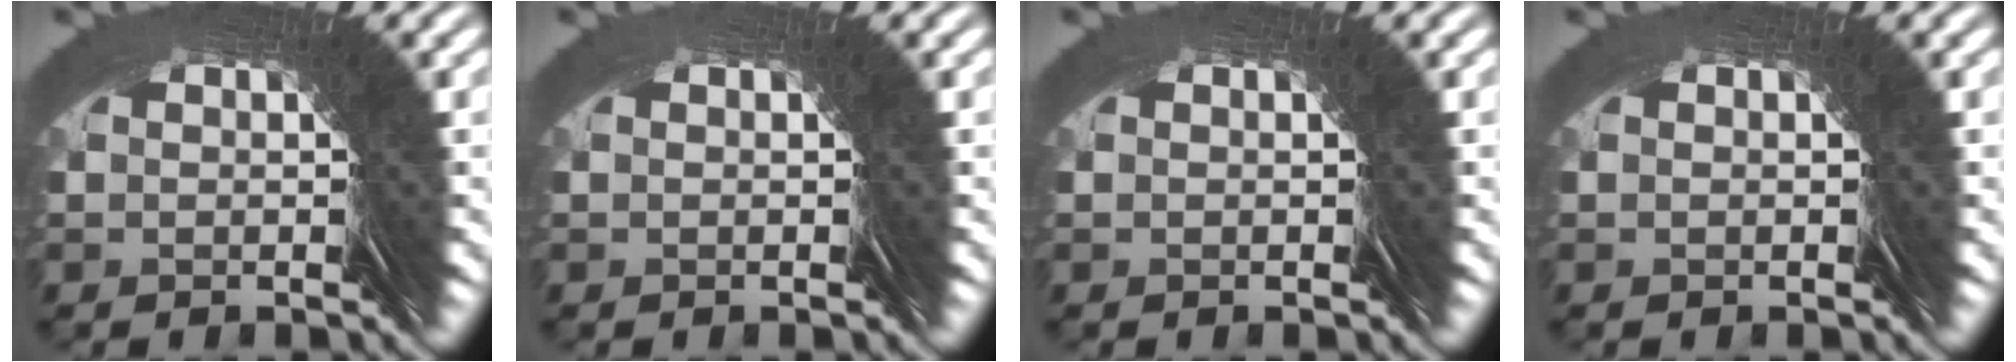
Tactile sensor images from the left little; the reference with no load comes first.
{"total": 0.0}
{"total": 0.0}
{"total": 0.0}